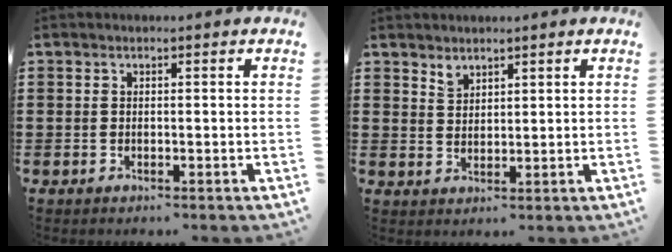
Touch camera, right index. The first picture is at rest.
{"total": 2.1, "force": [1.8, 1.0, 0.3], "torque": [-0.010, 0.001, 0.036]}